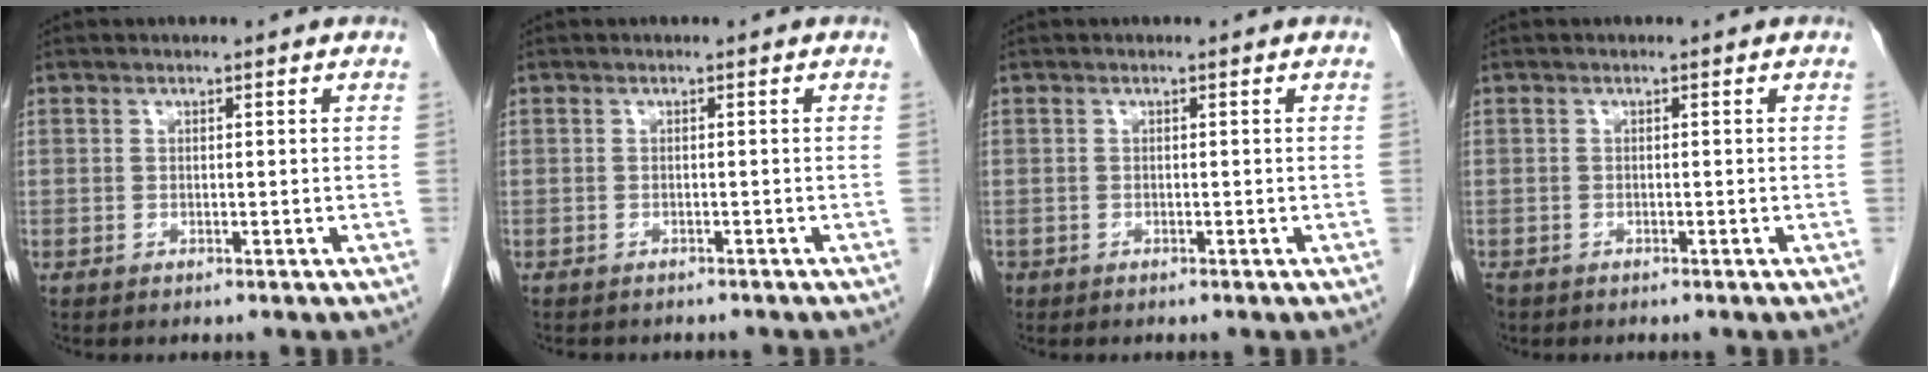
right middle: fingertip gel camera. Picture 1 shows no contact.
{"total": 3.8, "force": [-3.3, 1.4, 1.1], "torque": [-0.015, -0.002, -0.038]}
{"total": 0.7, "force": [-0.4, 0.6, 0.1], "torque": [-0.007, 0.003, -0.007]}
{"total": 1.9, "force": [-1.4, 1.2, 0.4], "torque": [-0.012, -0.001, -0.026]}